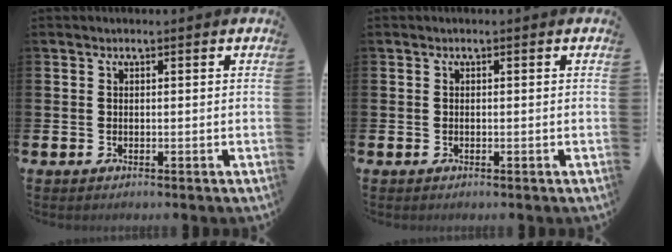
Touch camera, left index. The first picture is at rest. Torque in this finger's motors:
{"motor_torque": [-0.09, -0.02, -0.09, -0.01]}